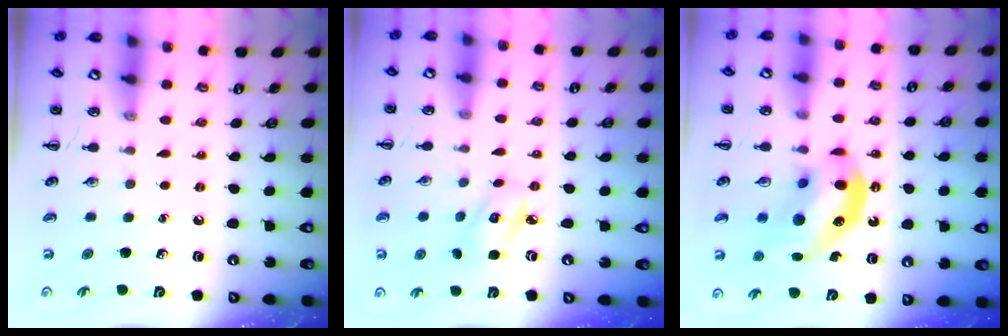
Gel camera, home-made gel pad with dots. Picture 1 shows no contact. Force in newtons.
{"total": 4.0, "press": 3.9, "slide": 0.5}
{"total": 13.7, "press": 13.3, "slide": 3.3}